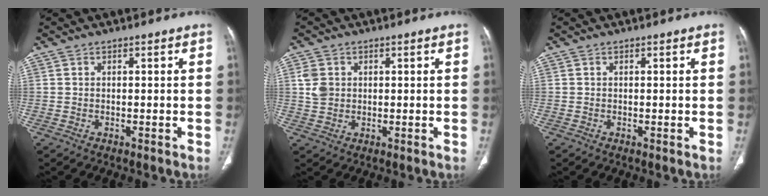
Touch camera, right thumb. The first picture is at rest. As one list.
[{"total": 4.1, "force": [0.9, 3.4, 2.1], "torque": [-0.030, 0.001, 0.022]}, {"total": 0.0}]